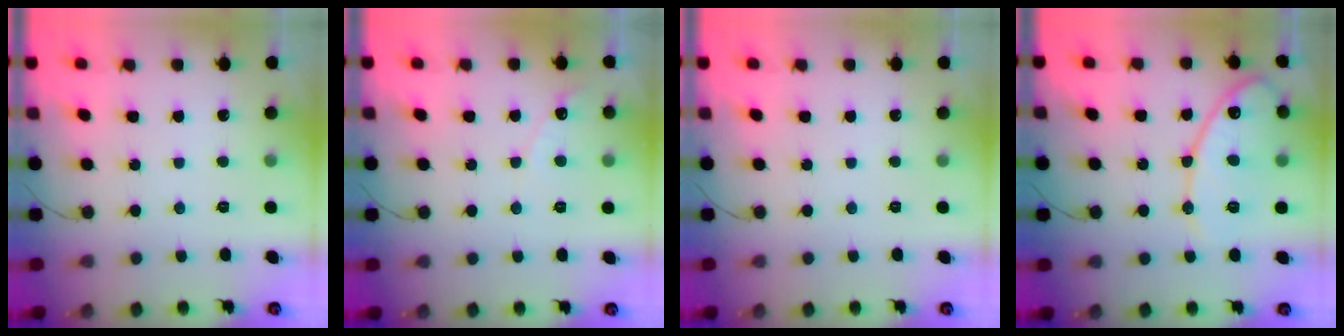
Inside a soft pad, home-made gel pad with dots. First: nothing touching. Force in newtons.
{"total": 4.3, "press": 4.3, "slide": 0.4}
{"total": 0.0}
{"total": 13.8, "press": 13.7, "slide": 0.9}